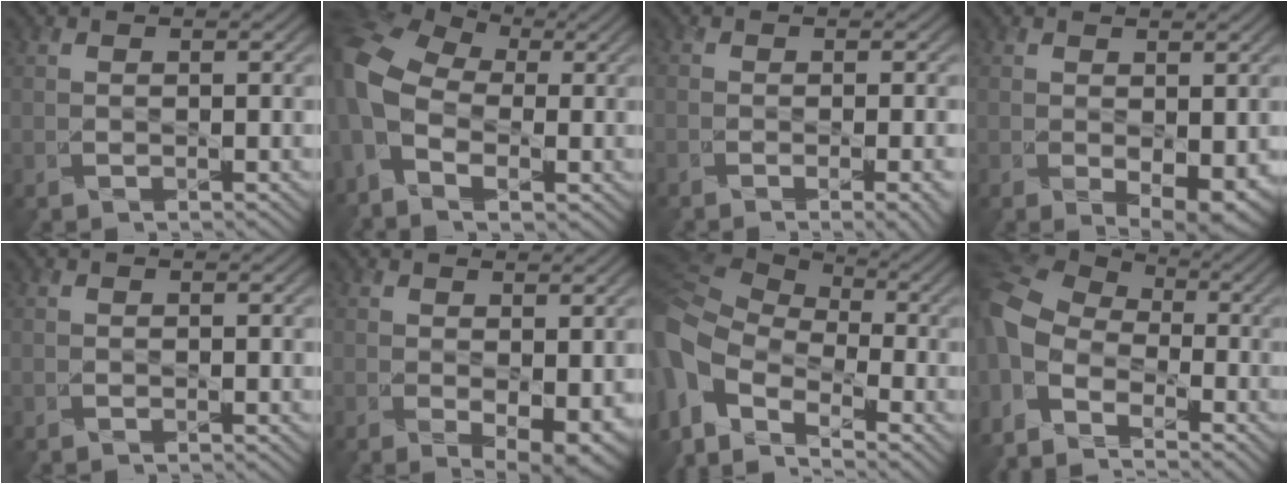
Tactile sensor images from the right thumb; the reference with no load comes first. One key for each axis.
{"total": 13.3, "fx": -2.0, "fy": 8.7, "fz": 9.9, "tx": -0.266, "ty": -0.016, "tz": -0.044}
{"total": 4.5, "fx": -2.0, "fy": 1.4, "fz": 3.8, "tx": -0.042, "ty": -0.003, "tz": -0.024}
{"total": 4.4, "fx": -0.7, "fy": 2.3, "fz": 3.8, "tx": -0.062, "ty": -0.020, "tz": -0.001}
{"total": 0.0}
{"total": 4.6, "fx": -0.1, "fy": 2.3, "fz": 4.0, "tx": -0.066, "ty": -0.021, "tz": 0.010}
{"total": 14.1, "fx": -4.4, "fy": 8.4, "fz": 10.4, "tx": -0.292, "ty": -0.031, "tz": -0.068}
{"total": 11.5, "fx": -4.4, "fy": 7.0, "fz": 7.9, "tx": -0.229, "ty": -0.026, "tz": -0.086}